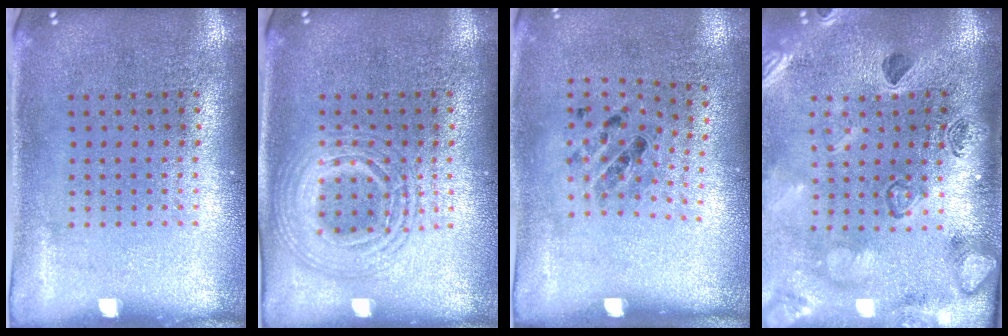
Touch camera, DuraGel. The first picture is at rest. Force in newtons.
{"total": 2.8, "press": 2.8, "slide": 0.3}
{"total": 1.1, "press": 0.7, "slide": 0.8}
{"total": 2.5, "press": 2.4, "slide": 0.8}